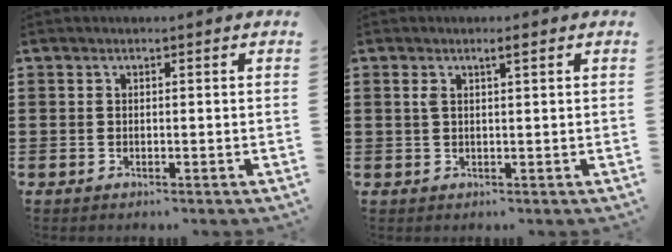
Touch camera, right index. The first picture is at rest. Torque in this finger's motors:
{"motor_torque": [0.20, -0.01, 0.04, 0.01]}